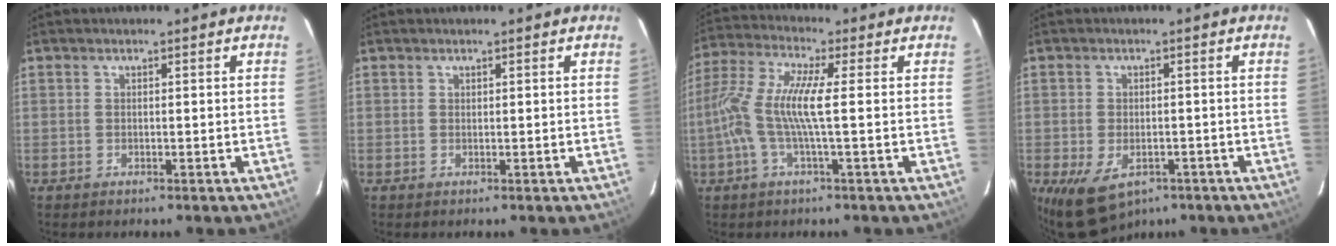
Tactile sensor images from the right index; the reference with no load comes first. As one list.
[{"total": 0.0}, {"total": 10.0, "force": [-1.2, 0.3, 9.9], "torque": [-0.204, 0.004, -0.029]}, {"total": 8.8, "force": [-4.5, 5.3, 5.4], "torque": [-0.108, -0.030, -0.062]}]